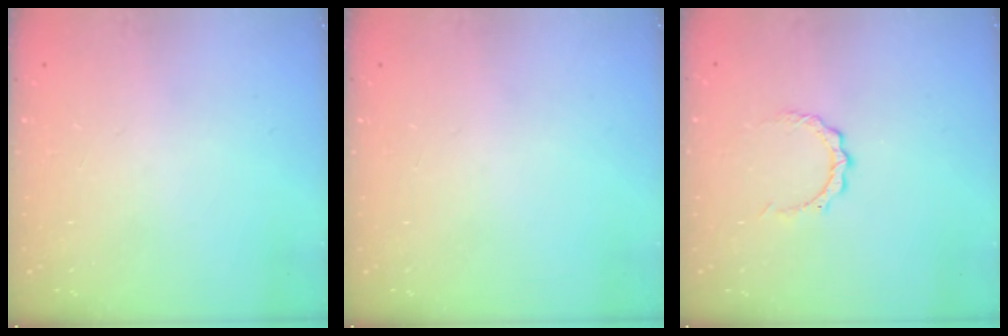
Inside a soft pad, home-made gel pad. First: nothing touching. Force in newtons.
{"total": 0.0}
{"total": 3.8, "press": 3.7, "slide": 0.3}